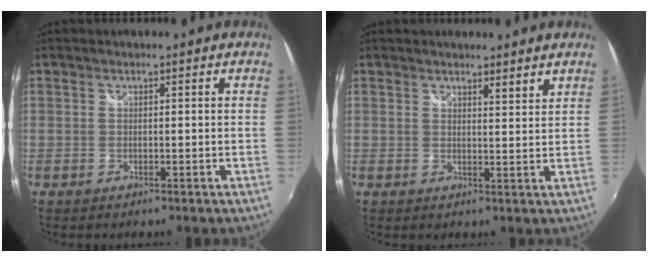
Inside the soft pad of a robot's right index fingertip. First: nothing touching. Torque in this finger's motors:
{"motor_torque": [-0.07, 0.23, -0.01, 0.01]}